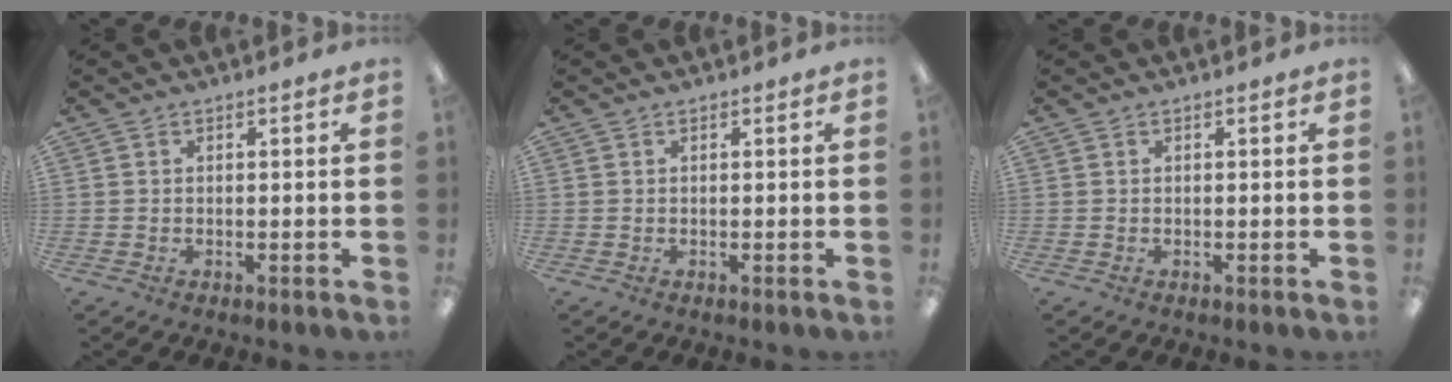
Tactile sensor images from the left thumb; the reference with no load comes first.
{"total": 0.0}
{"total": 0.0}